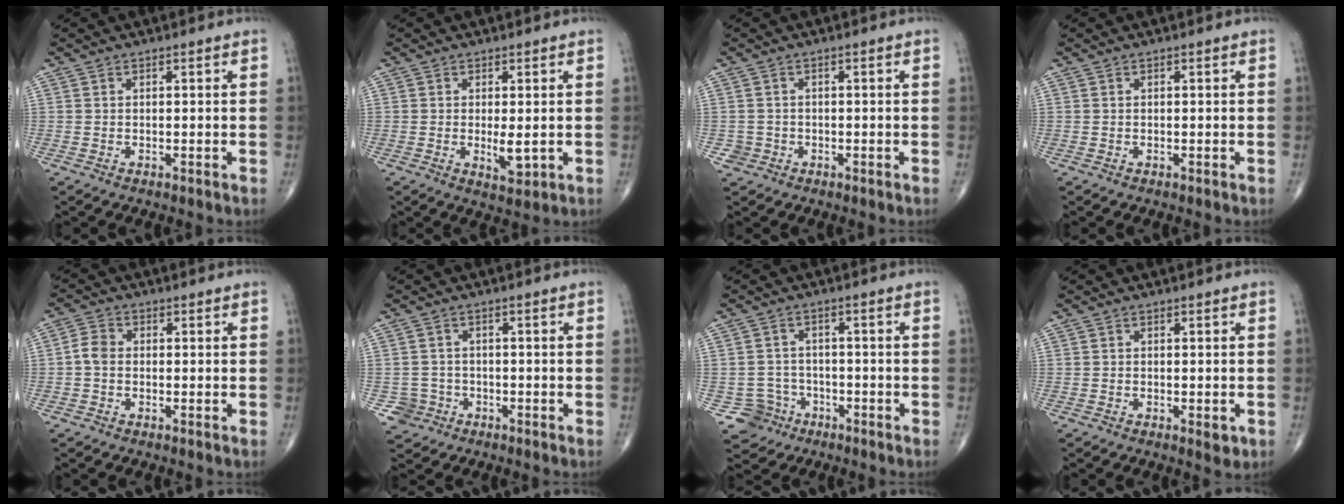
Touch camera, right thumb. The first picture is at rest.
{"total": 3.5, "force": [-0.2, 1.3, 3.3], "torque": [-0.049, -0.011, 0.003]}
{"total": 1.8, "force": [-0.7, 1.6, -0.1], "torque": [0.011, 0.007, -0.016]}
{"total": 0.0}
{"total": 3.2, "force": [-0.4, 2.4, 2.0], "torque": [-0.036, 0.010, -0.016]}
{"total": 3.7, "force": [-1.4, 3.4, -0.1], "torque": [0.020, 0.012, -0.026]}
{"total": 5.2, "force": [-2.6, 4.5, -0.1], "torque": [0.028, 0.021, -0.042]}
{"total": 2.0, "force": [-0.7, 0.9, 1.7], "torque": [-0.017, -0.002, -0.007]}